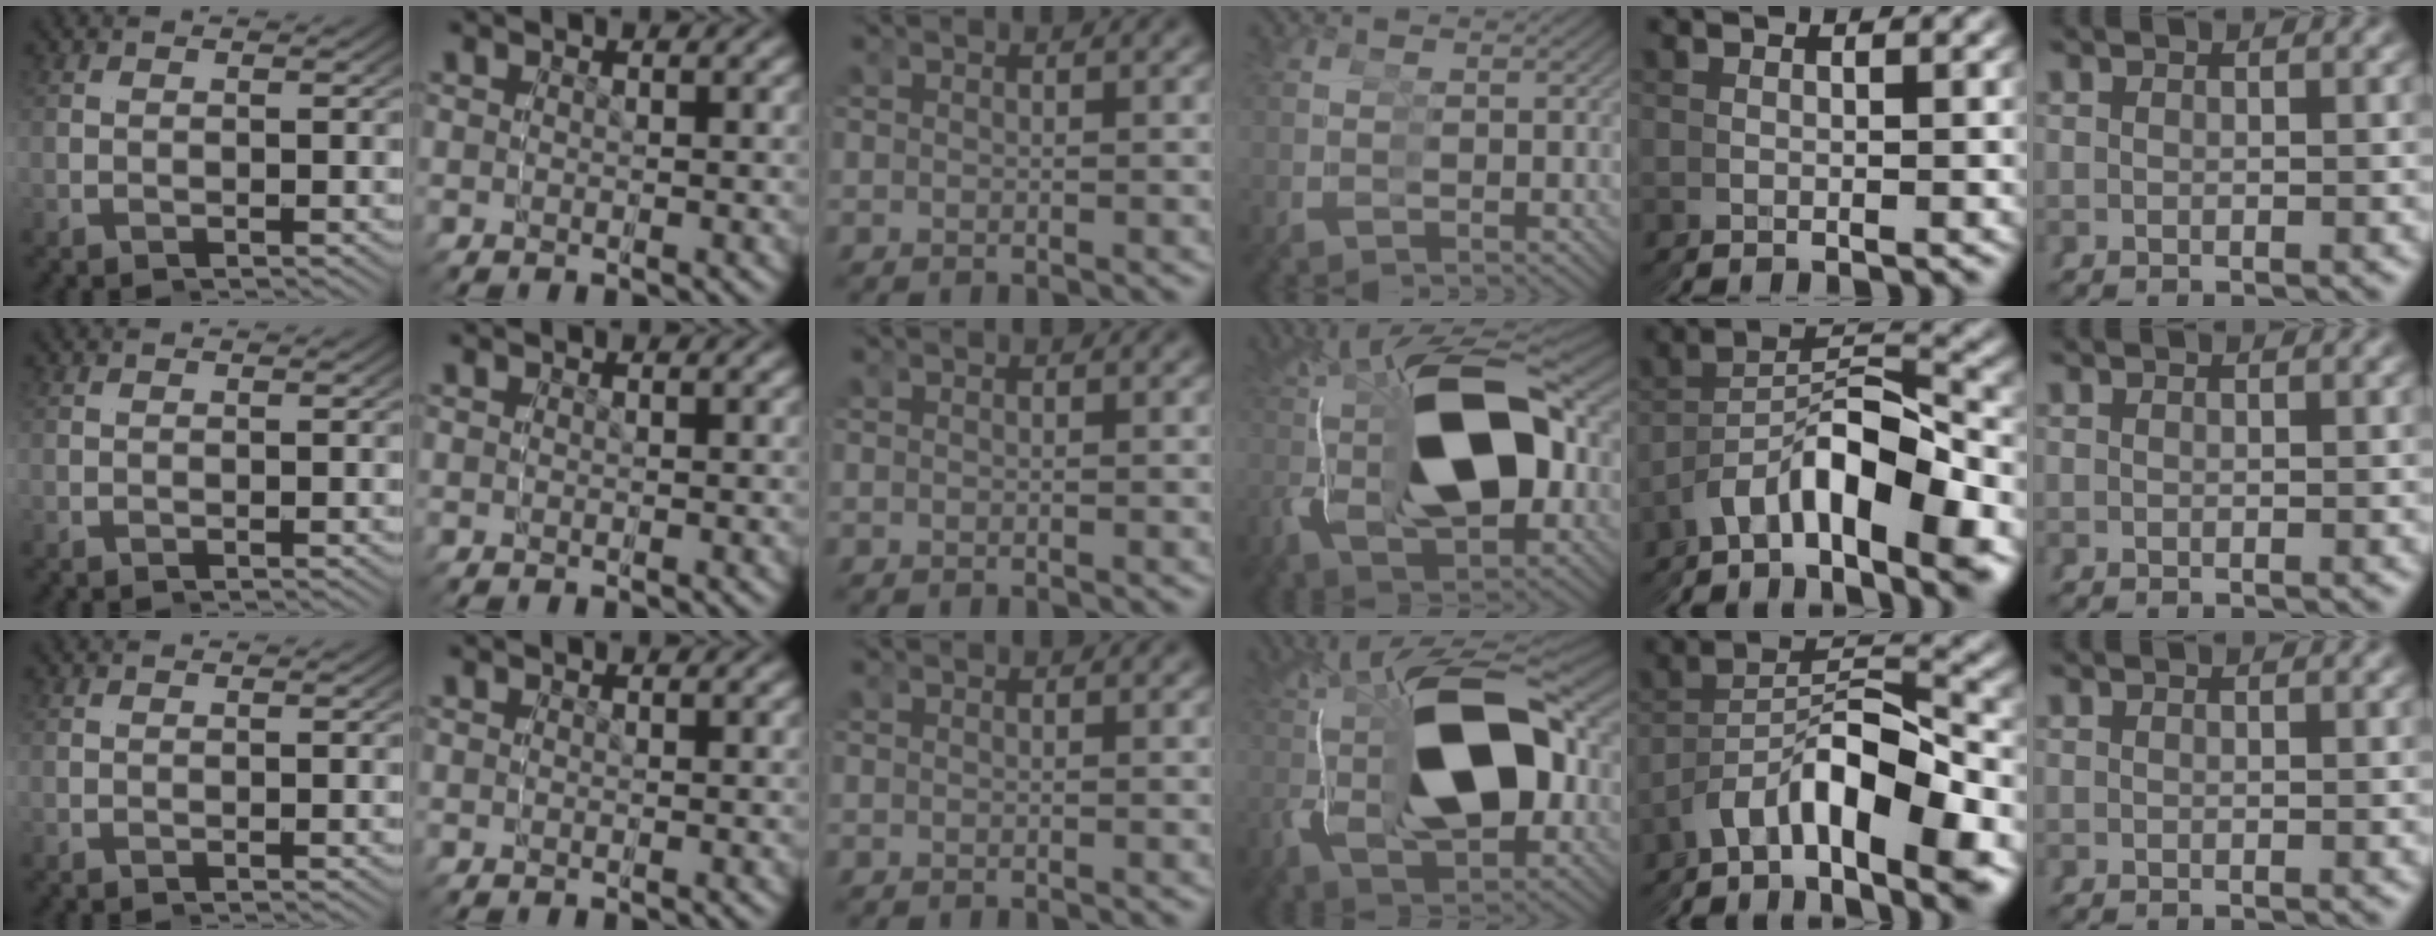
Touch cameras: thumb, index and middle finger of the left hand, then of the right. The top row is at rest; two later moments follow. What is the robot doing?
{"motion": "grasp_and_lifting", "object": "glasses"}